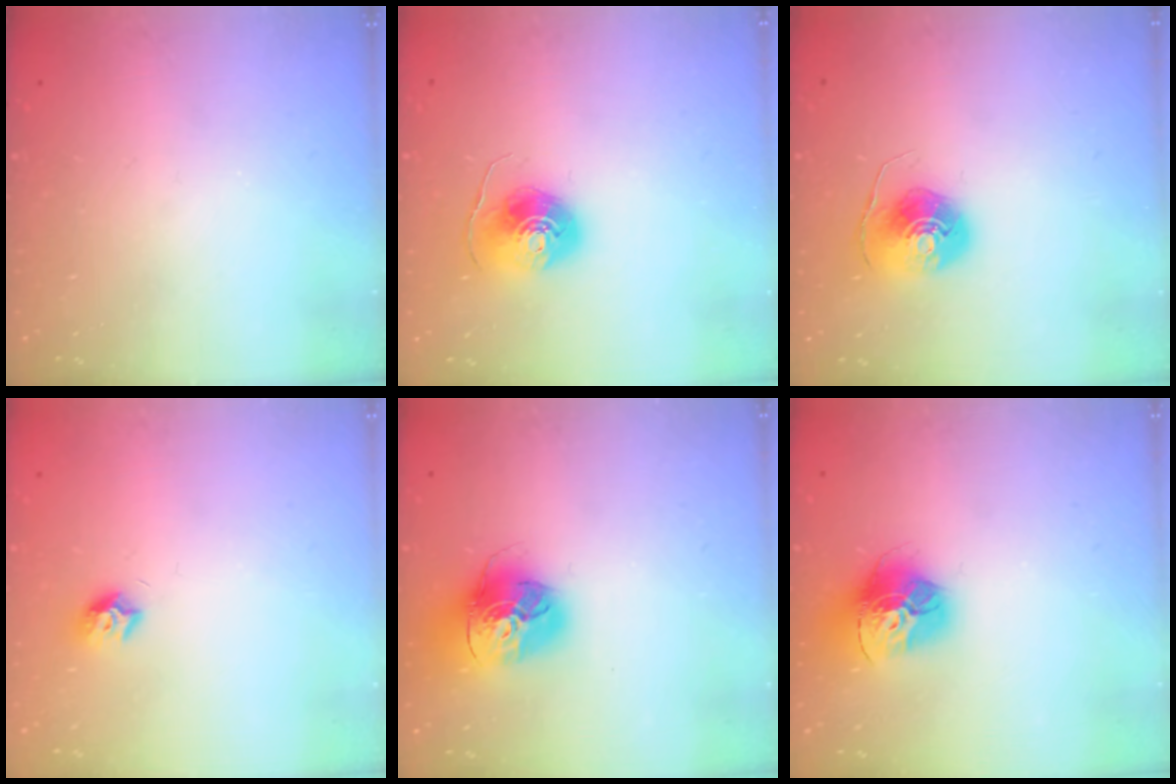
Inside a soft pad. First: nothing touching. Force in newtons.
{"total": 8.7, "press": 8.7, "slide": 0.5}
{"total": 8.5, "press": 8.4, "slide": 0.3}
{"total": 7.6, "press": 7.6, "slide": 0.7}
{"total": 17.4, "press": 17.3, "slide": 2.1}
{"total": 15.5, "press": 15.4, "slide": 1.7}